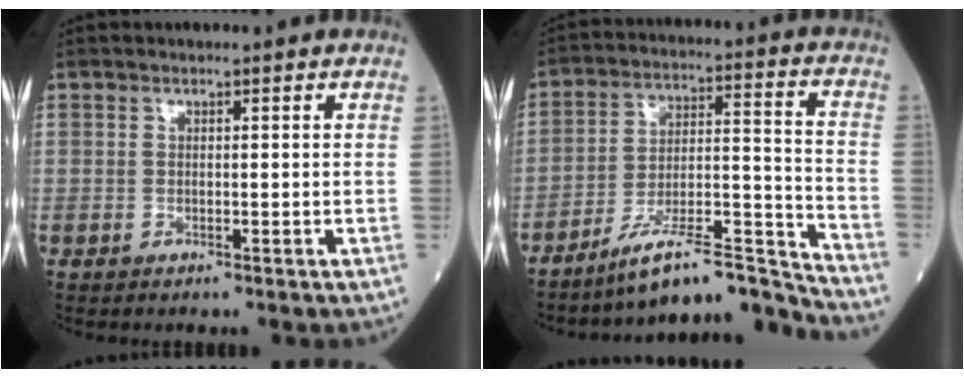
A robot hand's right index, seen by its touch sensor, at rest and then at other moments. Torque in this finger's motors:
{"motor_torque": [-0.71, -0.55, -0.08, -0.01]}